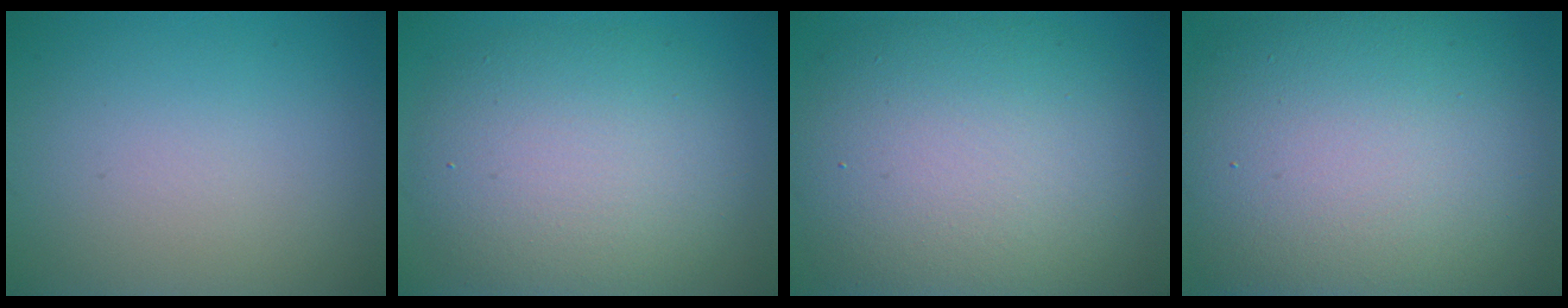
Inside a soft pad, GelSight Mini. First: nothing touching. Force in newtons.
{"total": 8.3, "press": 8.2, "slide": 0.6}
{"total": 11.5, "press": 11.4, "slide": 0.8}
{"total": 15.6, "press": 15.6, "slide": 0.9}